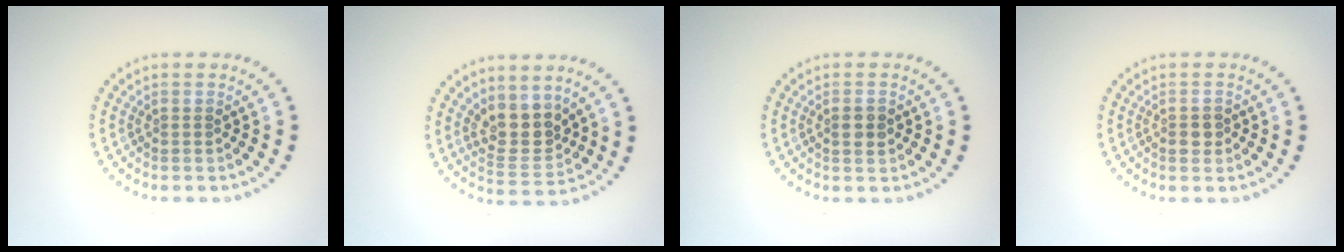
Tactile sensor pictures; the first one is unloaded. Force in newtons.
{"total": 3.4, "press": 3.1, "slide": 1.5}
{"total": 1.5, "press": 1.4, "slide": 0.3}
{"total": 1.4, "press": 1.3, "slide": 0.3}